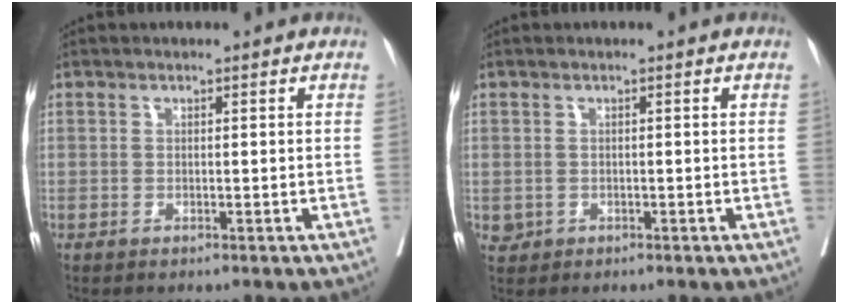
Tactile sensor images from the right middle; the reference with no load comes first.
{"total": 1.3, "force": [-0.2, 1.2, 0.3], "torque": [-0.007, 0.002, 0.003]}